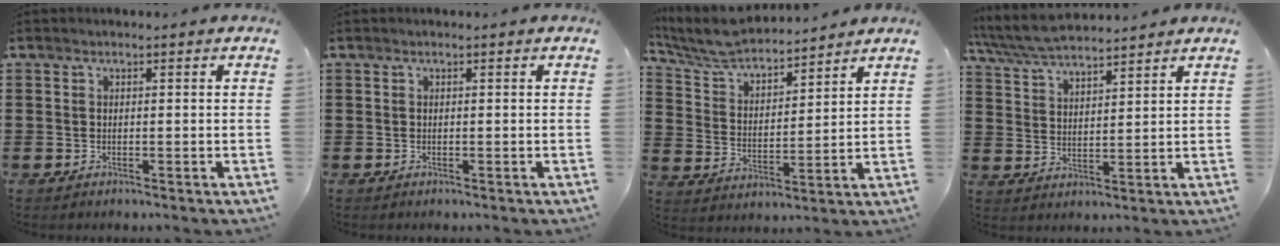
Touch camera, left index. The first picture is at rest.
{"total": 0.0}
{"total": 6.7, "force": [6.3, 1.2, 2.0], "torque": [-0.070, -0.034, 0.108]}
{"total": 6.0, "force": [5.6, 0.8, 2.1], "torque": [-0.060, -0.018, 0.103]}